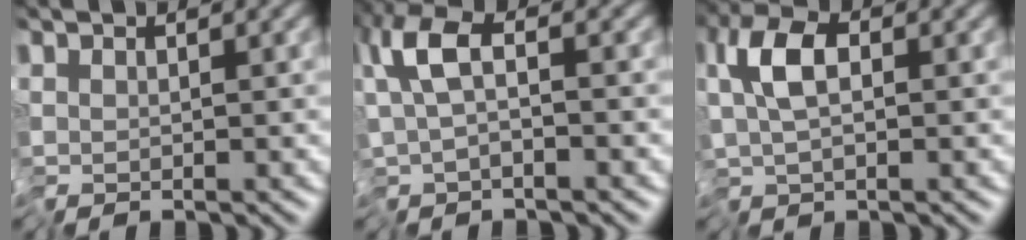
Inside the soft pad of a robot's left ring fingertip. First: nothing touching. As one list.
[{"total": 4.8, "force": [-1.1, 2.1, 4.2], "torque": [-0.096, -0.002, -0.030]}, {"total": 3.7, "force": [-0.8, 1.6, 3.2], "torque": [-0.053, 0.007, -0.024]}]